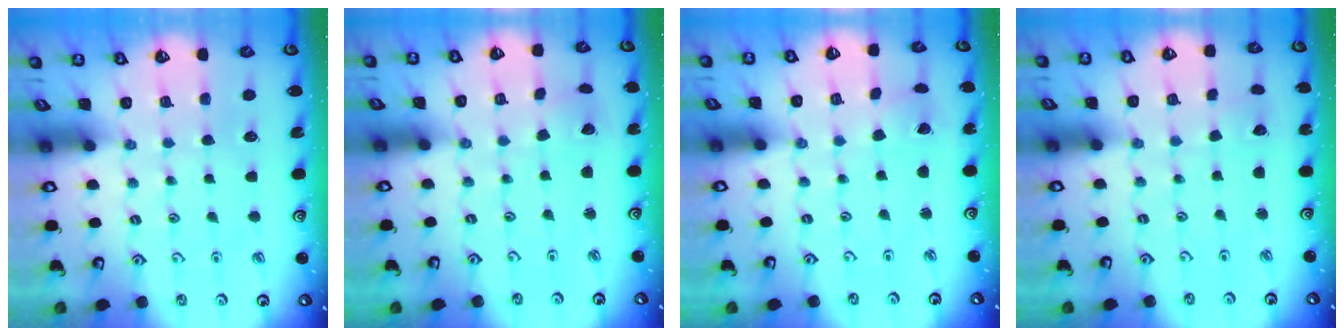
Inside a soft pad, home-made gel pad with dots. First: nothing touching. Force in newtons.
{"total": 2.0, "press": 2.0, "slide": 0.2}
{"total": 1.6, "press": 1.5, "slide": 0.4}
{"total": 1.4, "press": 1.4, "slide": 0.1}